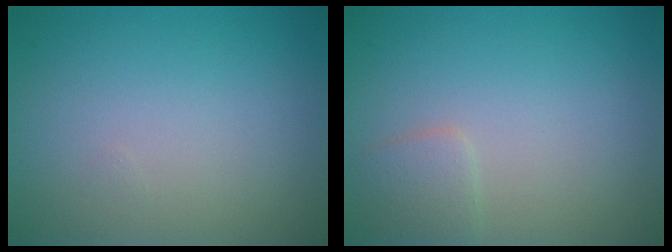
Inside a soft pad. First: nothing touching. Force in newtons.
{"total": 1.4, "press": 1.4, "slide": 0.0}